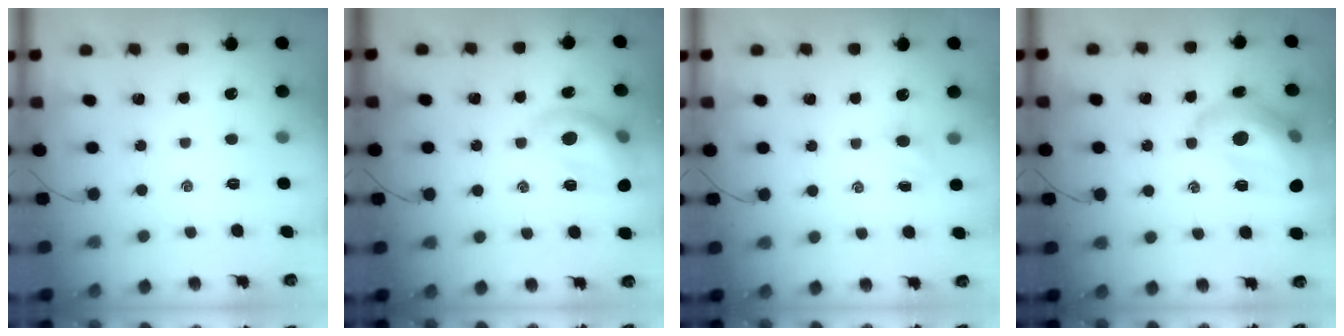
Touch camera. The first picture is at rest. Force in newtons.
{"total": 14.9, "press": 14.8, "slide": 1.7}
{"total": 3.2, "press": 3.0, "slide": 1.2}
{"total": 21.4, "press": 21.0, "slide": 3.9}